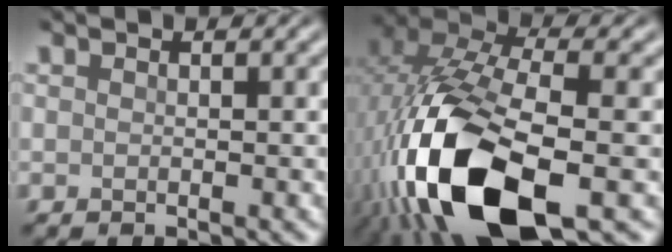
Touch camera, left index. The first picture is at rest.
{"total": 15.0, "force": [-5.3, 6.9, 12.1], "torque": [-0.265, -0.014, -0.095]}